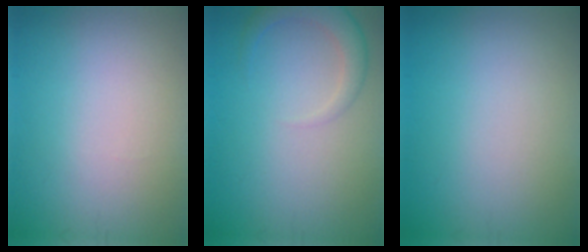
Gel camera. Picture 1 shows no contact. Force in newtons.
{"total": 2.8, "press": 2.8, "slide": 0.3}
{"total": 0.0}